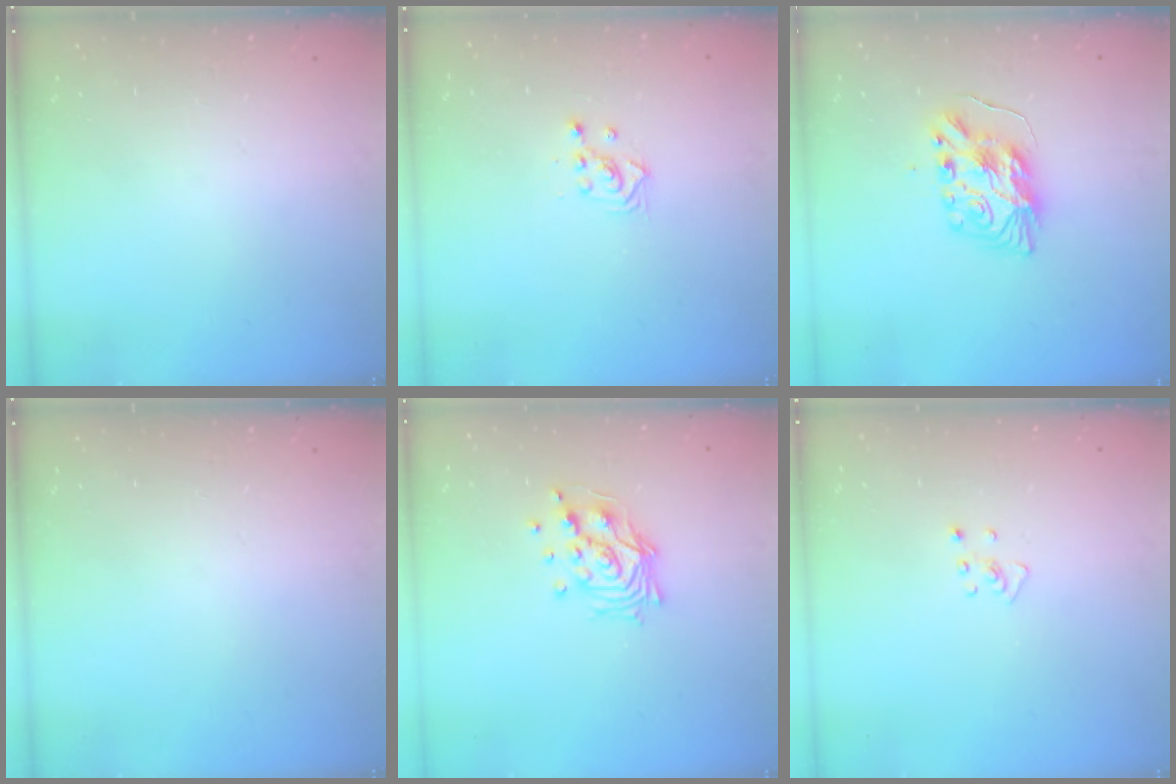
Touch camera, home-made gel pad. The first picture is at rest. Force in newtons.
{"total": 2.3, "press": 2.3, "slide": 0.3}
{"total": 9.5, "press": 9.5, "slide": 0.4}
{"total": 0.0}
{"total": 12.5, "press": 12.4, "slide": 1.5}
{"total": 3.6, "press": 3.6, "slide": 0.2}